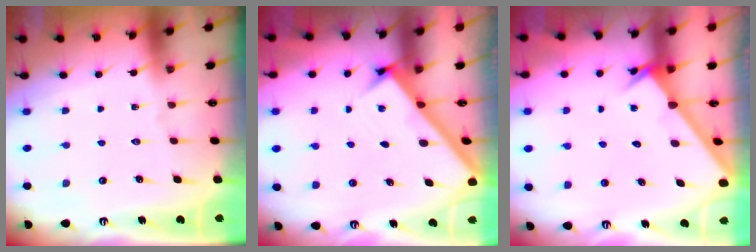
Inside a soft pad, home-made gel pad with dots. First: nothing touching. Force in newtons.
{"total": 2.4, "press": 2.4, "slide": 0.2}
{"total": 2.6, "press": 2.6, "slide": 0.1}